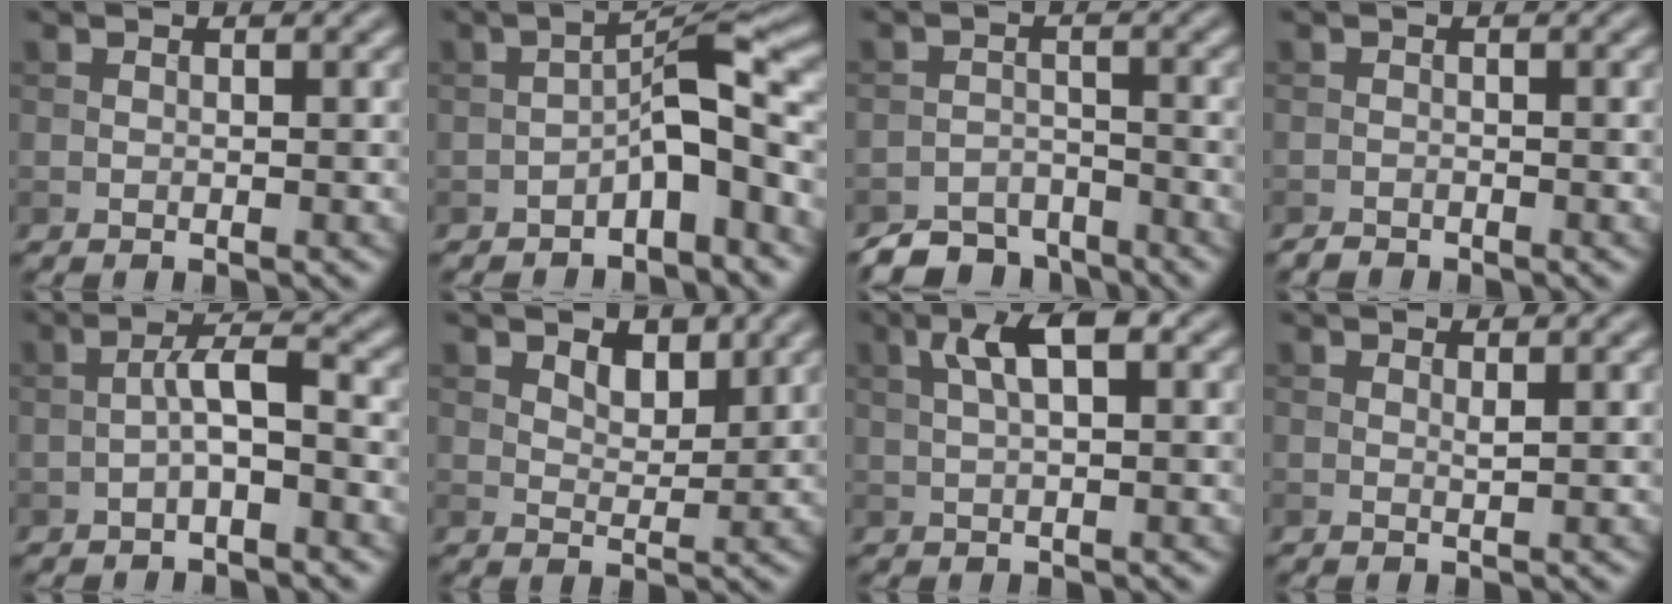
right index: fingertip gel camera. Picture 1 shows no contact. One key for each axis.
{"total": 4.9, "fx": -2.3, "fy": 1.2, "fz": 4.1, "tx": -0.064, "ty": 0.027, "tz": -0.043}
{"total": 4.6, "fx": -4.2, "fy": 1.7, "fz": 0.8, "tx": -0.005, "ty": -0.003, "tz": -0.080}
{"total": 0.8, "fx": -0.8, "fy": 0.2, "fz": 0.0, "tx": 0.003, "ty": -0.002, "tz": -0.017}
{"total": 2.9, "fx": -1.1, "fy": 0.6, "fz": 2.7, "tx": -0.051, "ty": 0.016, "tz": -0.026}
{"total": 2.3, "fx": 1.5, "fy": 1.2, "fz": 1.3, "tx": -0.024, "ty": -0.004, "tz": 0.025}
{"total": 4.0, "fx": 1.3, "fy": 1.1, "fz": 3.6, "tx": -0.069, "ty": 0.012, "tz": 0.022}
{"total": 0.6, "fx": 0.3, "fy": 0.0, "fz": 0.5, "tx": -0.007, "ty": -0.002, "tz": 0.005}